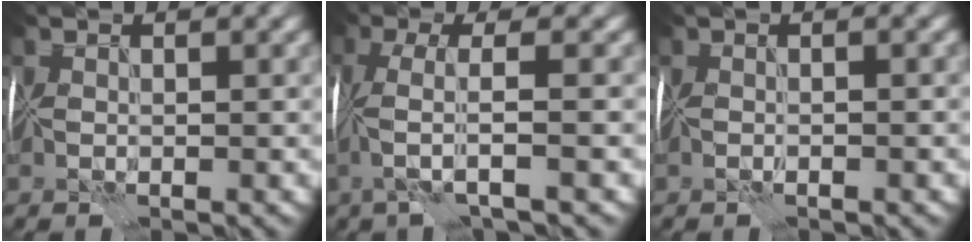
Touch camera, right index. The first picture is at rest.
{"total": 3.6, "force": [-0.7, 0.4, 3.5], "torque": [-0.068, 0.007, -0.022]}
{"total": 1.3, "force": [0.0, 0.5, 1.2], "torque": [-0.008, 0.002, -0.008]}